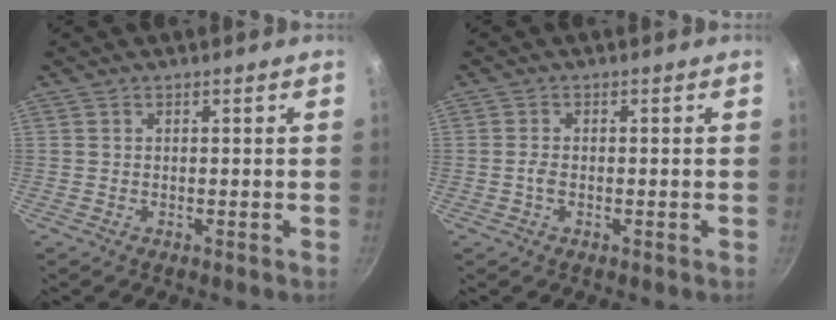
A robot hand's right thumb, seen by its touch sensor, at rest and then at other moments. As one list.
[{"total": 1.8, "force": [-0.5, 1.0, 1.4], "torque": [-0.030, 0.007, -0.011]}]